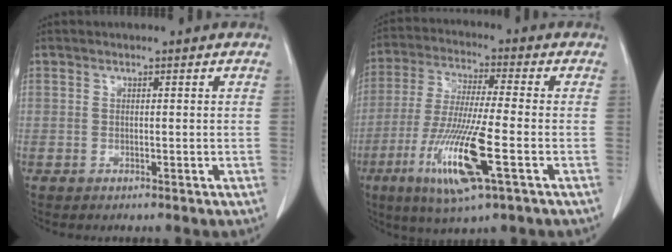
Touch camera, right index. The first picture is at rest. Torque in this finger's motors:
{"motor_torque": [1.36, -0.58, 0.41, 0.19]}